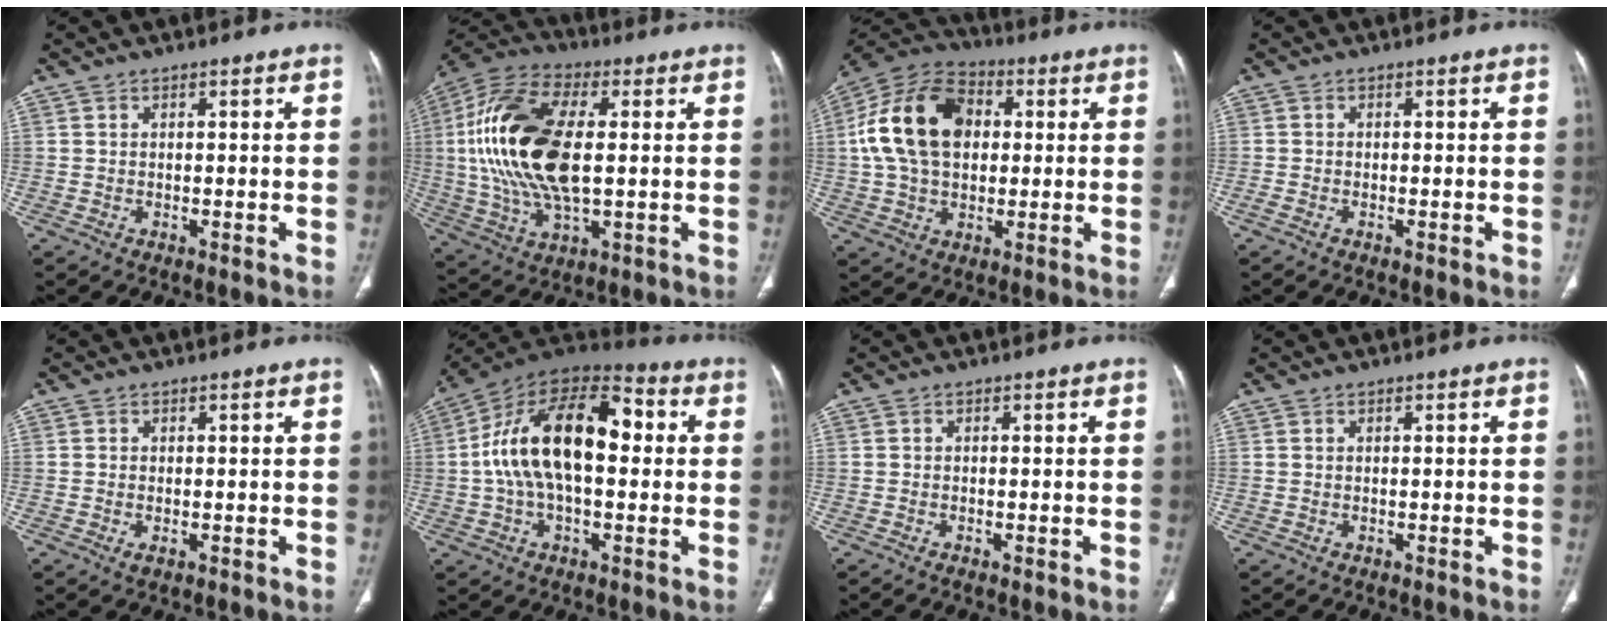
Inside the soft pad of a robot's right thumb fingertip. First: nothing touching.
{"total": 23.0, "force": [1.9, 11.3, 19.9], "torque": [-0.417, 0.003, 0.032]}
{"total": 18.7, "force": [2.7, 12.9, 13.3], "torque": [-0.234, 0.022, 0.041]}
{"total": 1.2, "force": [-0.7, 0.6, 0.8], "torque": [-0.021, 0.000, -0.013]}
{"total": 1.2, "force": [-0.4, 0.7, 0.9], "torque": [-0.022, -0.003, -0.005]}
{"total": 20.7, "force": [1.8, 11.0, 17.5], "torque": [-0.301, 0.042, 0.020]}
{"total": 0.7, "force": [-0.4, 0.2, 0.5], "torque": [-0.012, -0.001, -0.006]}
{"total": 0.0}